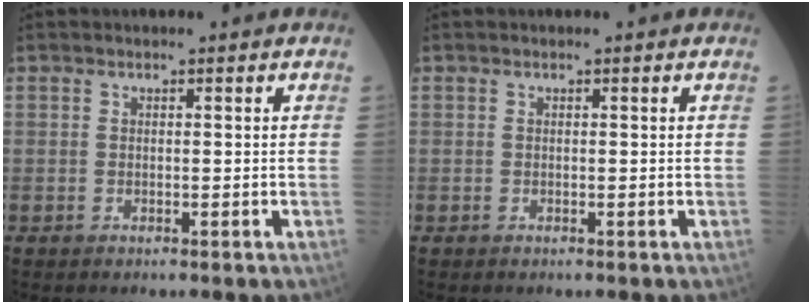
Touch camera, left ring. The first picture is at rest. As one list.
[{"total": 0.0}]